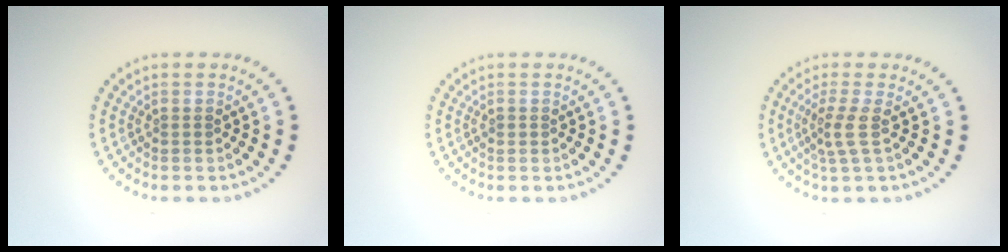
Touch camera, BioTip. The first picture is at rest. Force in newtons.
{"total": 0.5, "press": 0.5, "slide": 0.2}
{"total": 2.3, "press": 1.6, "slide": 1.6}